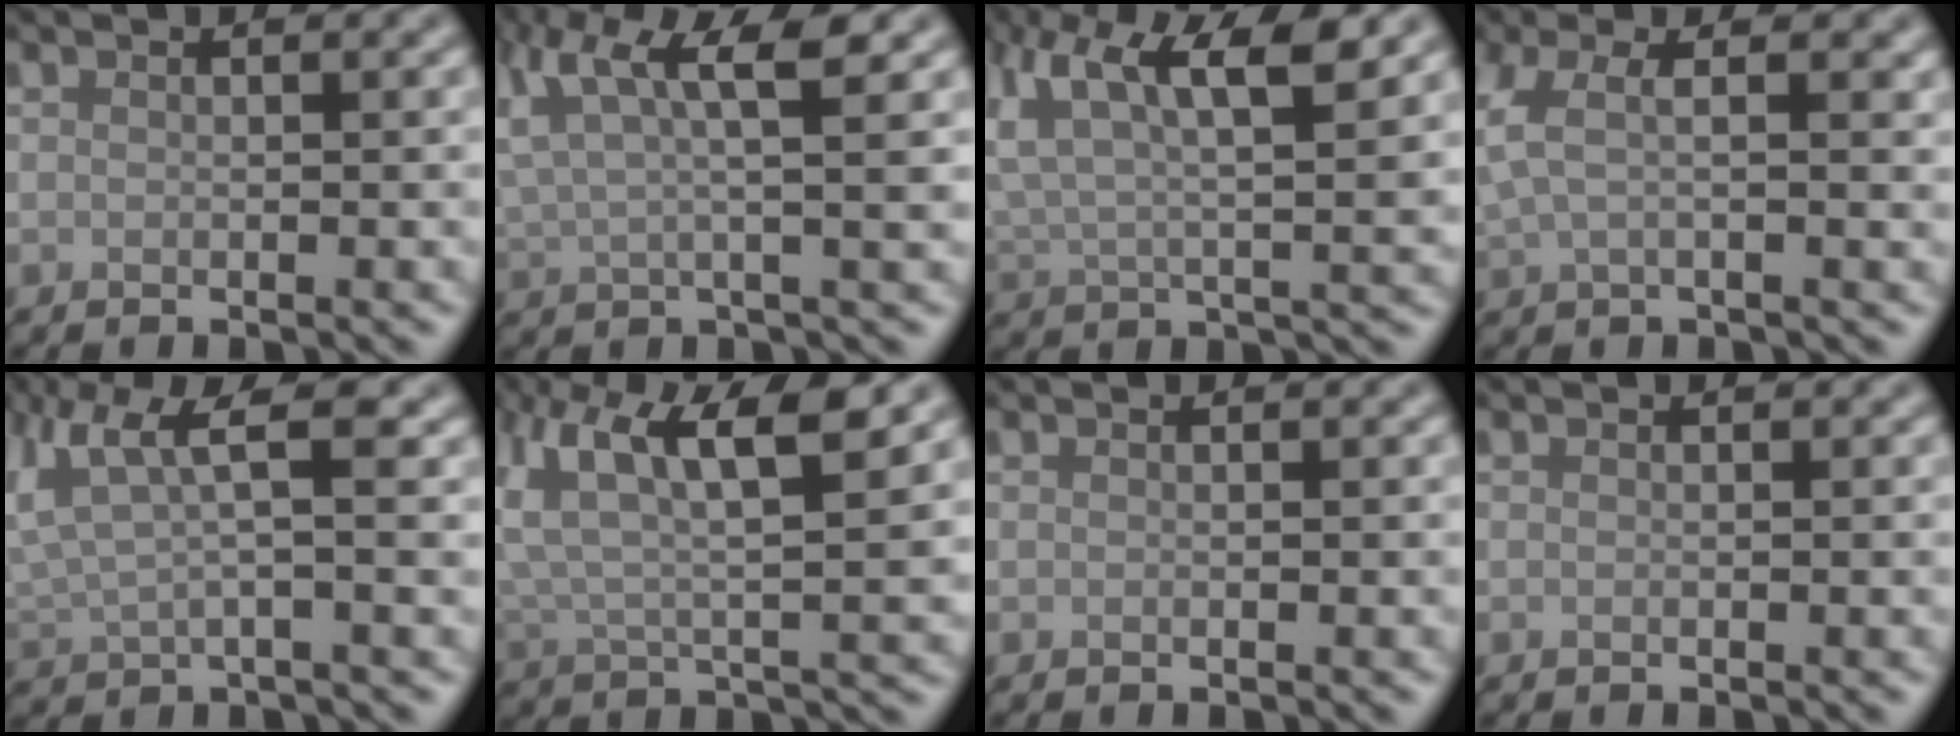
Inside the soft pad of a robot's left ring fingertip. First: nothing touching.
{"total": 7.1, "force": [3.6, 1.8, 5.8], "torque": [-0.122, 0.011, 0.068]}
{"total": 9.4, "force": [5.0, 3.1, 7.3], "torque": [-0.142, 0.014, 0.086]}
{"total": 2.8, "force": [0.7, 1.0, 2.6], "torque": [-0.058, 0.005, 0.013]}
{"total": 4.9, "force": [2.0, 1.3, 4.3], "torque": [-0.099, 0.005, 0.042]}
{"total": 10.2, "force": [5.0, 3.7, 8.2], "torque": [-0.161, 0.015, 0.086]}
{"total": 0.0}
{"total": 0.0}